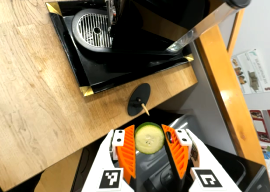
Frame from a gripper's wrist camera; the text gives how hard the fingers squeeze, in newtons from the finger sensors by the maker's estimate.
{"total": 9.3, "left": 9.4, "right": 9.2}